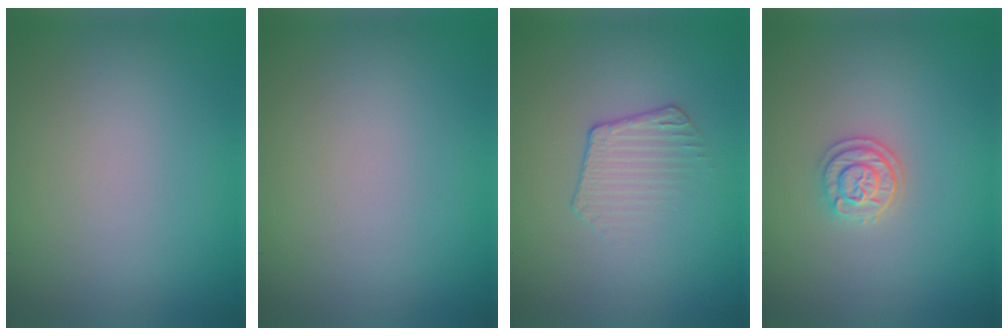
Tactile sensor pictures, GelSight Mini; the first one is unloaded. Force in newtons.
{"total": 0.0}
{"total": 1.8, "press": 1.1, "slide": 1.4}
{"total": 2.2, "press": 2.1, "slide": 0.9}